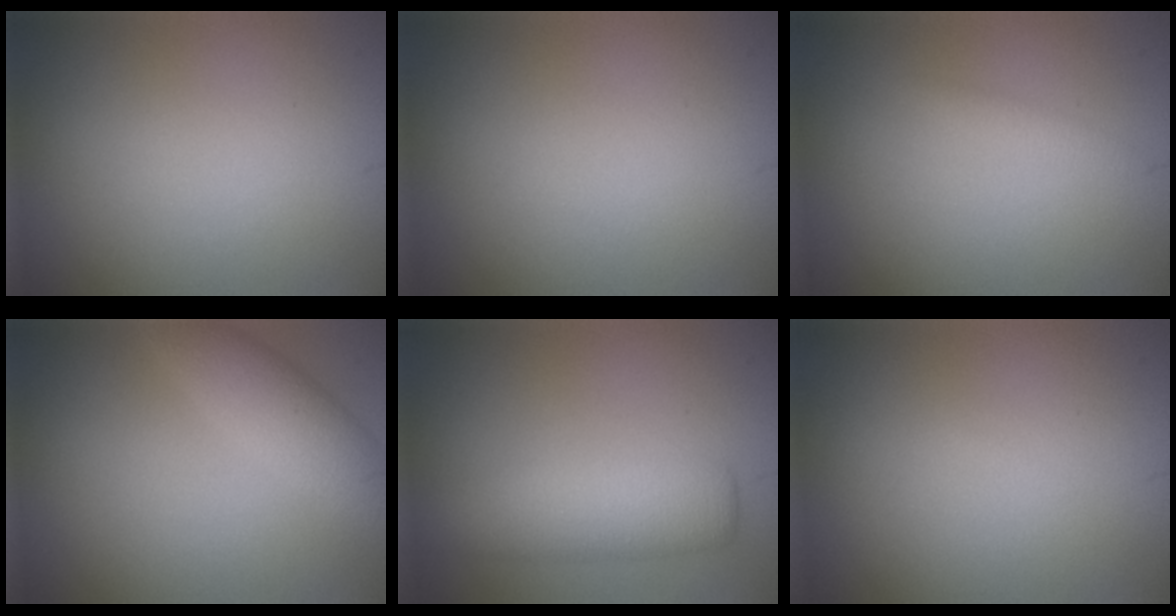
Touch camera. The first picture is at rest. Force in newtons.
{"total": 0.0}
{"total": 0.8, "press": 0.8, "slide": 0.1}
{"total": 3.6, "press": 3.6, "slide": 0.0}
{"total": 5.1, "press": 5.1, "slide": 0.2}
{"total": 0.0}